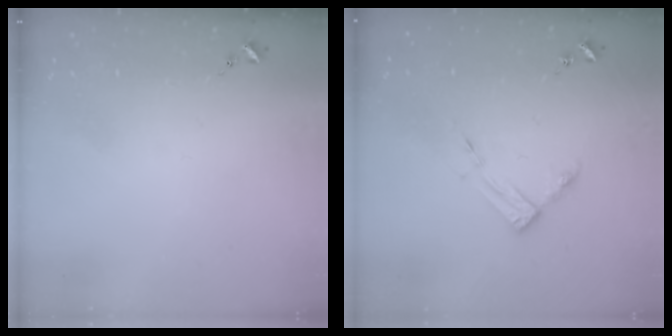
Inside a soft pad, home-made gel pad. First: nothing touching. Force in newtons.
{"total": 7.4, "press": 7.4, "slide": 0.6}